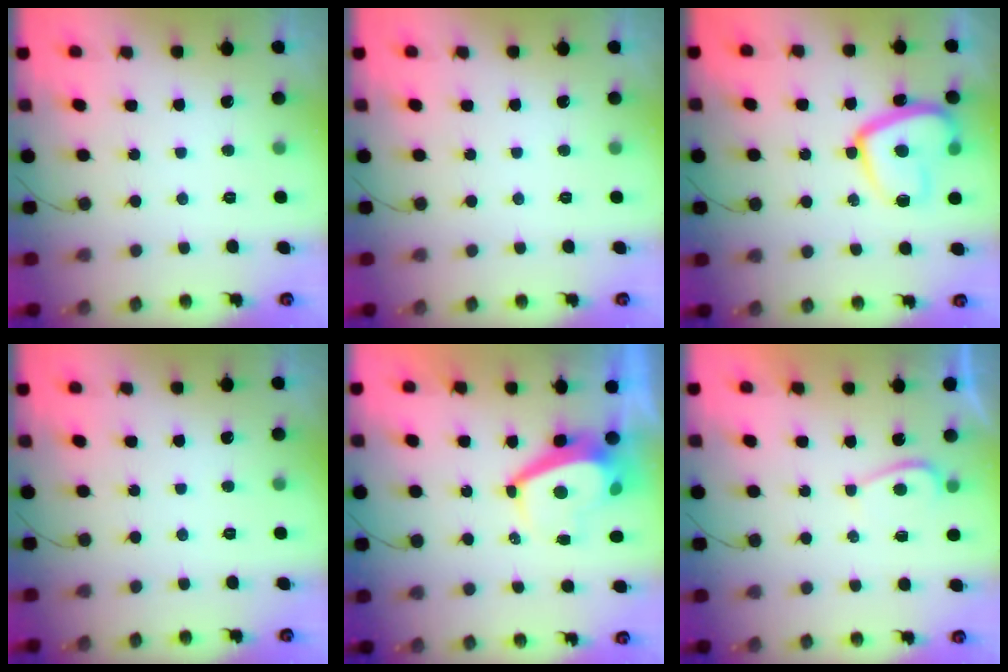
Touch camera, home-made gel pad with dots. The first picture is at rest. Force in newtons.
{"total": 0.0}
{"total": 16.0, "press": 15.9, "slide": 1.6}
{"total": 0.0}
{"total": 6.7, "press": 6.7, "slide": 0.8}
{"total": 1.5, "press": 1.4, "slide": 0.5}